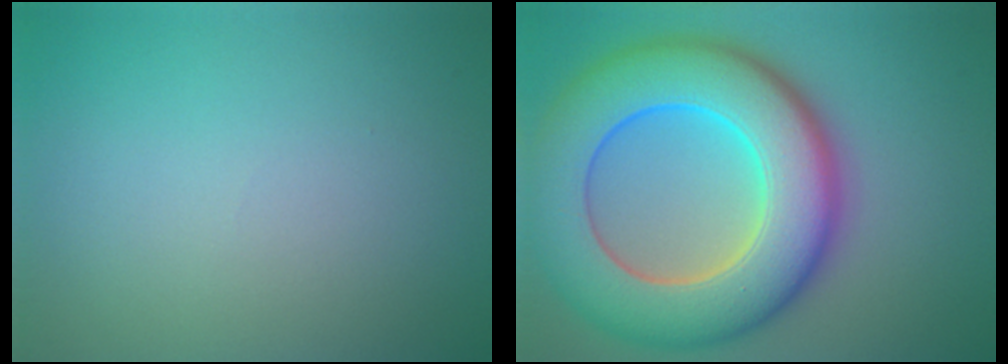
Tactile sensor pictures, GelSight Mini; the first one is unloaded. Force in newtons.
{"total": 13.4, "press": 13.4, "slide": 0.4}